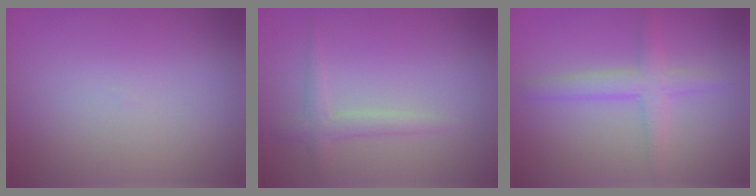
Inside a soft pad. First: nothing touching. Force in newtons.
{"total": 1.7, "press": 1.7, "slide": 0.1}
{"total": 2.7, "press": 2.7, "slide": 0.2}